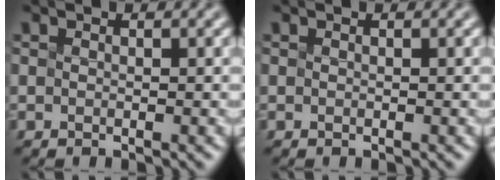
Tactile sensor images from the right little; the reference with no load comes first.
{"total": 0.0}